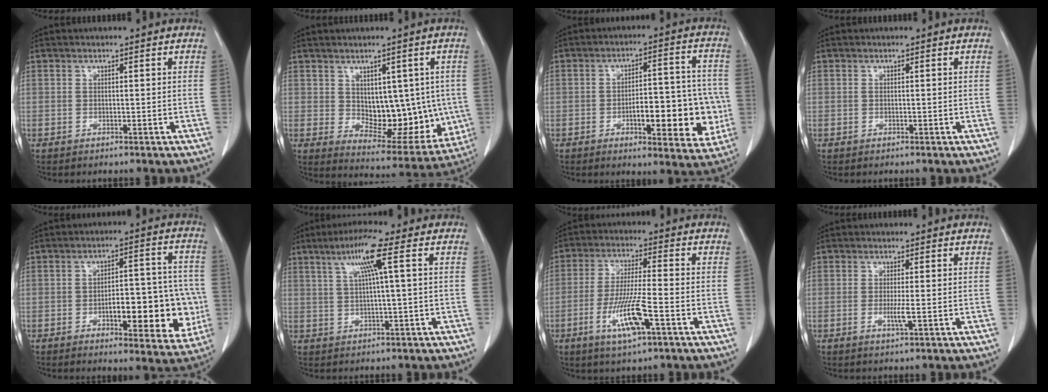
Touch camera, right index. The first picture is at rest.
{"total": 13.1, "force": [0.3, 7.2, 10.9], "torque": [-0.134, -0.001, 0.031]}
{"total": 13.6, "force": [-3.5, 4.6, 12.3], "torque": [-0.157, 0.021, -0.042]}
{"total": 0.0}
{"total": 14.2, "force": [-3.5, 5.1, 12.8], "torque": [-0.160, 0.022, -0.040]}
{"total": 6.7, "force": [2.4, -0.9, 6.2], "torque": [-0.114, 0.015, 0.044]}
{"total": 9.7, "force": [-4.1, 0.7, 8.8], "torque": [-0.172, -0.014, -0.077]}
{"total": 2.3, "force": [-0.6, -0.1, 2.2], "torque": [-0.044, -0.005, -0.010]}